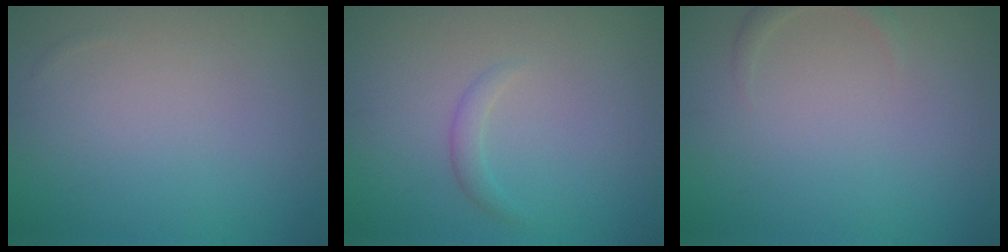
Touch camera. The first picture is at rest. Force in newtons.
{"total": 1.2, "press": 1.1, "slide": 0.2}
{"total": 1.2, "press": 1.2, "slide": 0.2}